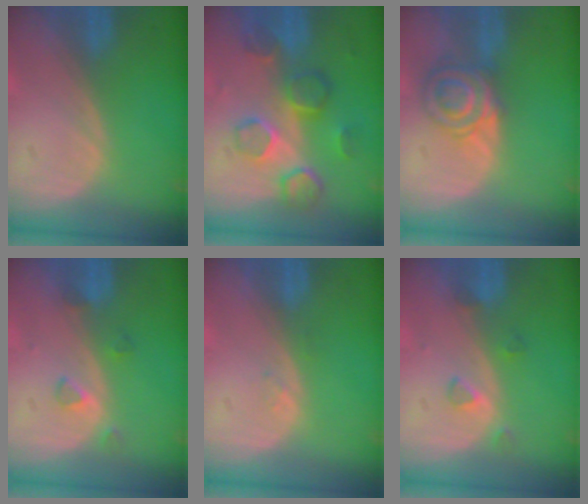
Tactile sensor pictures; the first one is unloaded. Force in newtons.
{"total": 8.6, "press": 7.7, "slide": 3.7}
{"total": 6.7, "press": 5.9, "slide": 3.2}
{"total": 2.5, "press": 2.3, "slide": 0.9}
{"total": 0.9, "press": 0.8, "slide": 0.4}
{"total": 2.5, "press": 2.3, "slide": 0.9}